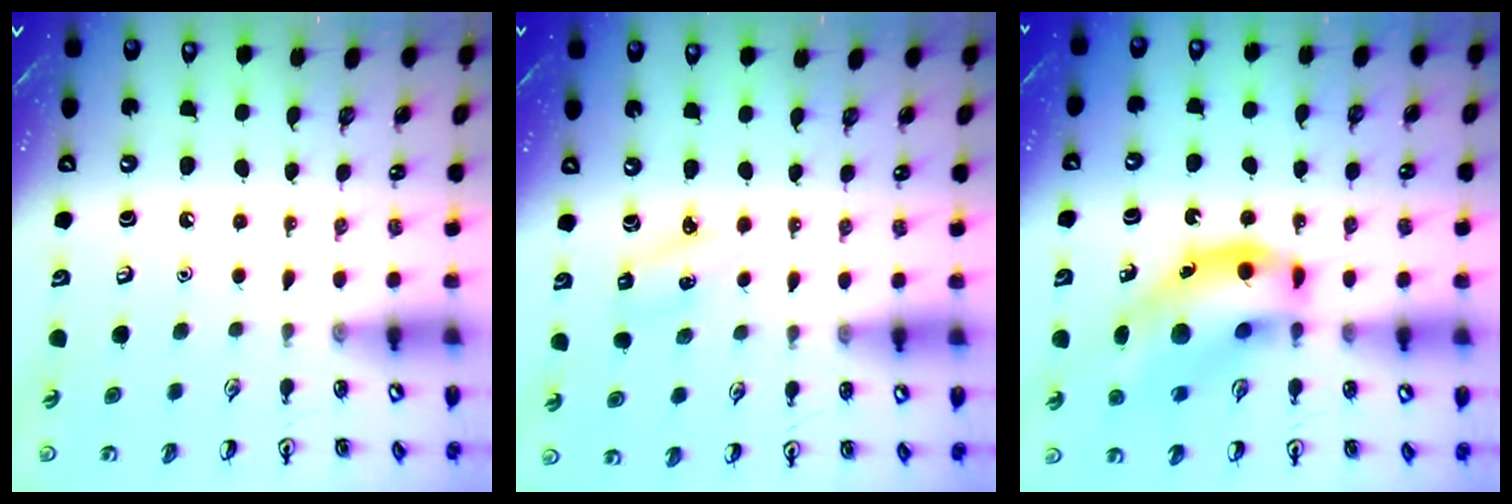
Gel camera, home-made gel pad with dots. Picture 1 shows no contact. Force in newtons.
{"total": 1.6, "press": 1.5, "slide": 0.6}
{"total": 15.9, "press": 15.6, "slide": 3.2}